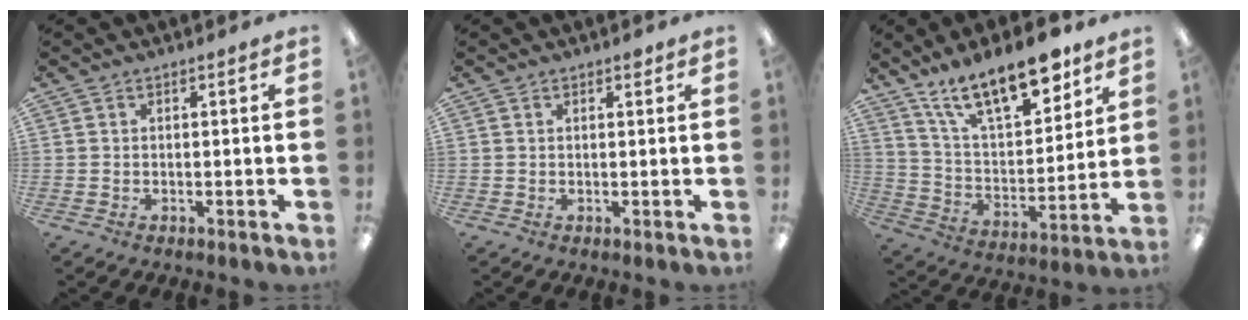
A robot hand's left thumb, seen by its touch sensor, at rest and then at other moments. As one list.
[{"total": 1.0, "force": [0.8, 0.4, 0.5], "torque": [-0.003, -0.001, 0.011]}, {"total": 18.5, "force": [13.6, 6.7, 10.6], "torque": [-0.171, -0.081, 0.232]}]